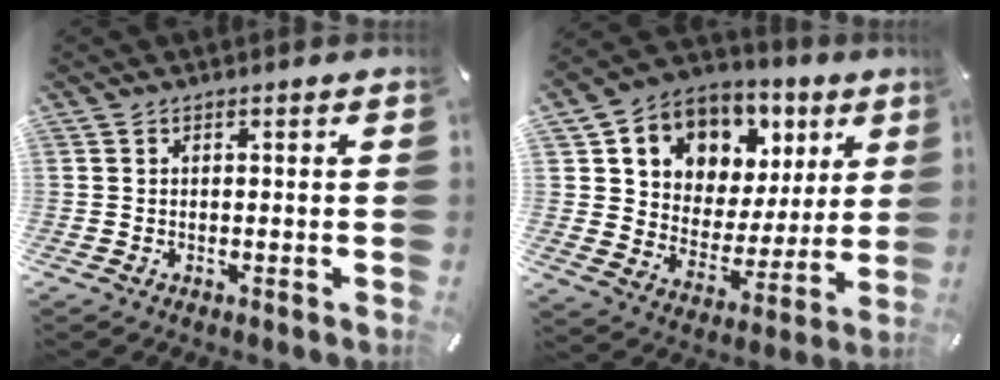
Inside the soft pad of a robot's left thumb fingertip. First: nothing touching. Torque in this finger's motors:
{"motor_torque": [1.85, 1.88, 1.49, -1.28, 0.23]}